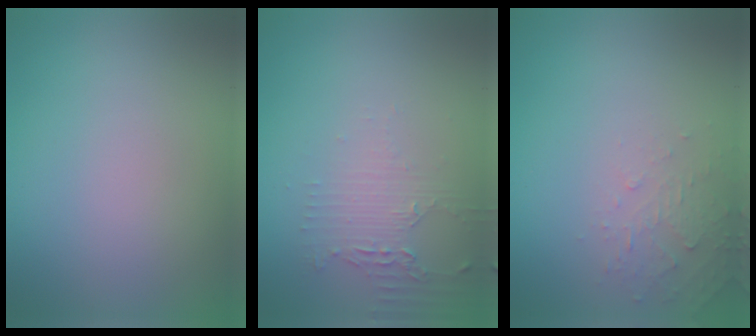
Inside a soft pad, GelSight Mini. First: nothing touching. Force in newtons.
{"total": 2.1, "press": 1.6, "slide": 1.4}
{"total": 1.7, "press": 1.7, "slide": 0.2}